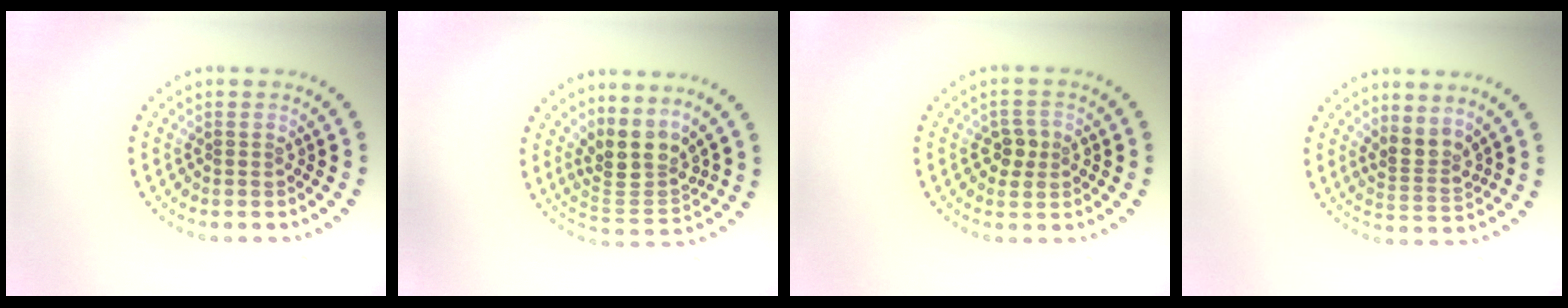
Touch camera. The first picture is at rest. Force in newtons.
{"total": 3.9, "press": 2.9, "slide": 2.5}
{"total": 2.0, "press": 2.0, "slide": 0.2}
{"total": 2.5, "press": 1.9, "slide": 1.7}